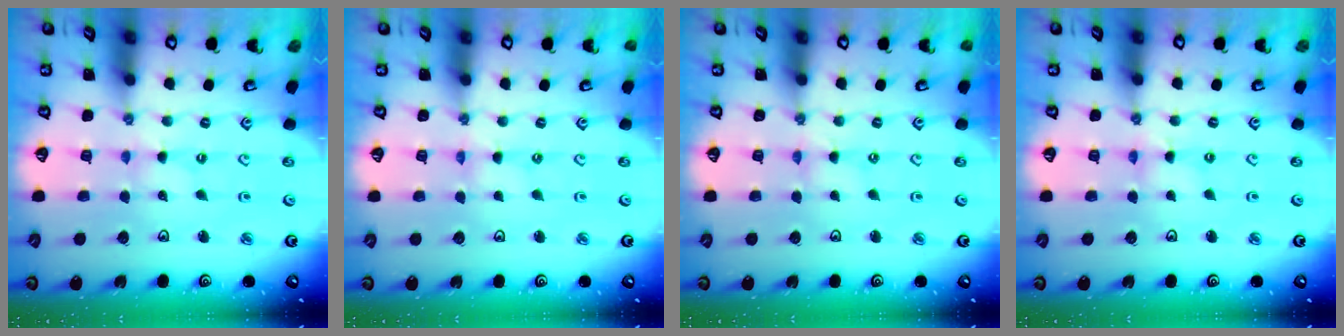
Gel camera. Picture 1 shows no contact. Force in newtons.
{"total": 0.0}
{"total": 0.6, "press": 0.6, "slide": 0.1}
{"total": 1.3, "press": 1.3, "slide": 0.2}